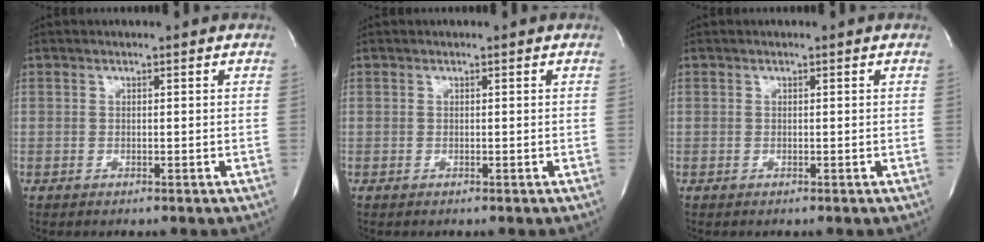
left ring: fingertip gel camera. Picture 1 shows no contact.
{"total": 0.0}
{"total": 0.0}